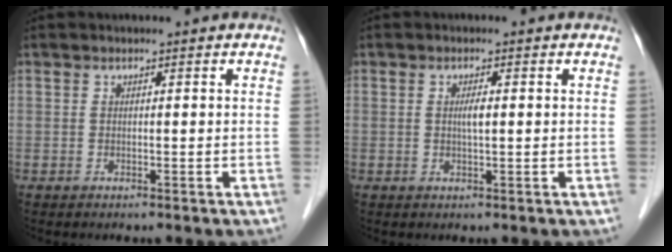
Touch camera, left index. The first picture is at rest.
{"total": 1.6, "force": [-0.1, 0.2, 1.6], "torque": [-0.030, -0.002, -0.001]}